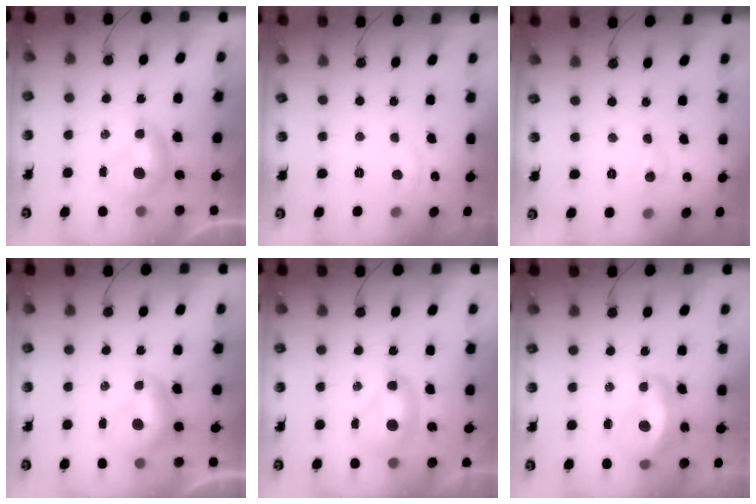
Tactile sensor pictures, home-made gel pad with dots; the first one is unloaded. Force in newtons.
{"total": 0.8, "press": 0.1, "slide": 0.8}
{"total": 0.0}
{"total": 0.7, "press": 0.7, "slide": 0.1}
{"total": 2.6, "press": 2.6, "slide": 0.1}
{"total": 7.2, "press": 7.2, "slide": 0.8}